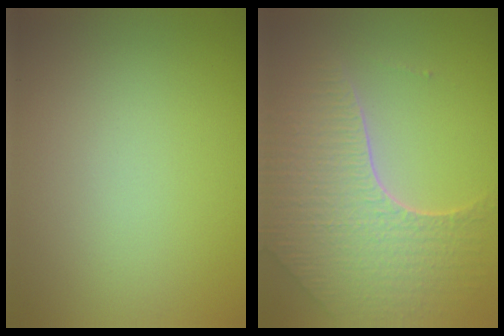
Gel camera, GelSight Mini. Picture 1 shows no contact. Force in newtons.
{"total": 6.8, "press": 4.9, "slide": 4.7}